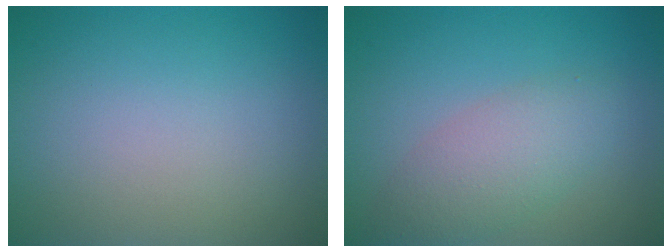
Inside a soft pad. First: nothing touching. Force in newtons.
{"total": 3.9, "press": 3.9, "slide": 0.2}